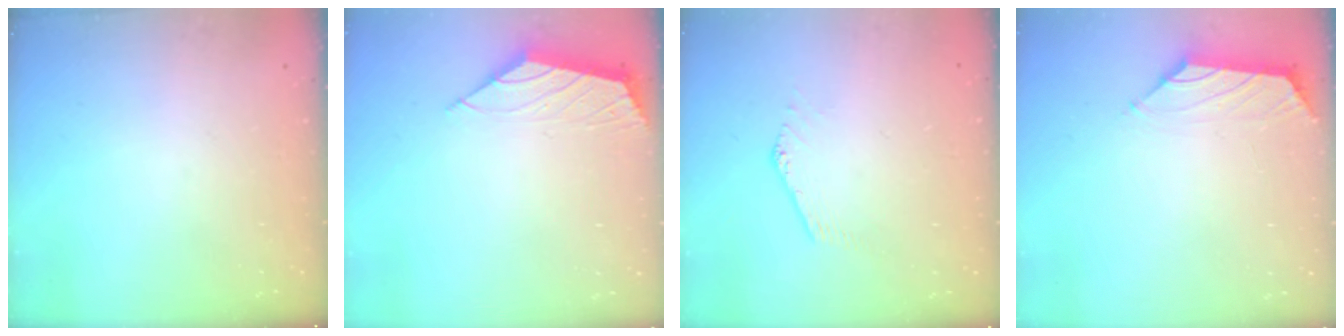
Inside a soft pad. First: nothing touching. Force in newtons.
{"total": 2.2, "press": 2.1, "slide": 0.5}
{"total": 0.7, "press": 0.6, "slide": 0.2}
{"total": 0.0}